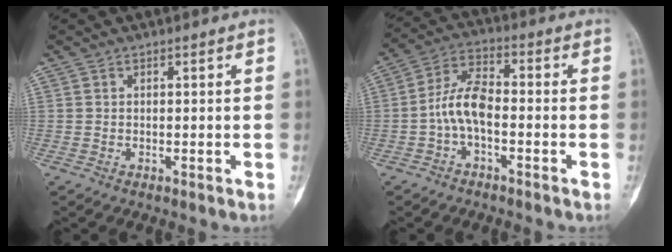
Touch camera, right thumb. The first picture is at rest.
{"total": 7.7, "force": [-1.8, 3.8, 6.5], "torque": [-0.129, 0.033, -0.043]}